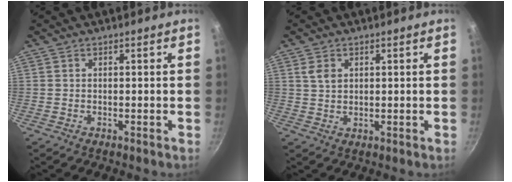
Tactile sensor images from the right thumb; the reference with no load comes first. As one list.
[{"total": 2.9, "force": [1.2, 2.0, 1.7], "torque": [-0.026, -0.007, 0.027]}]